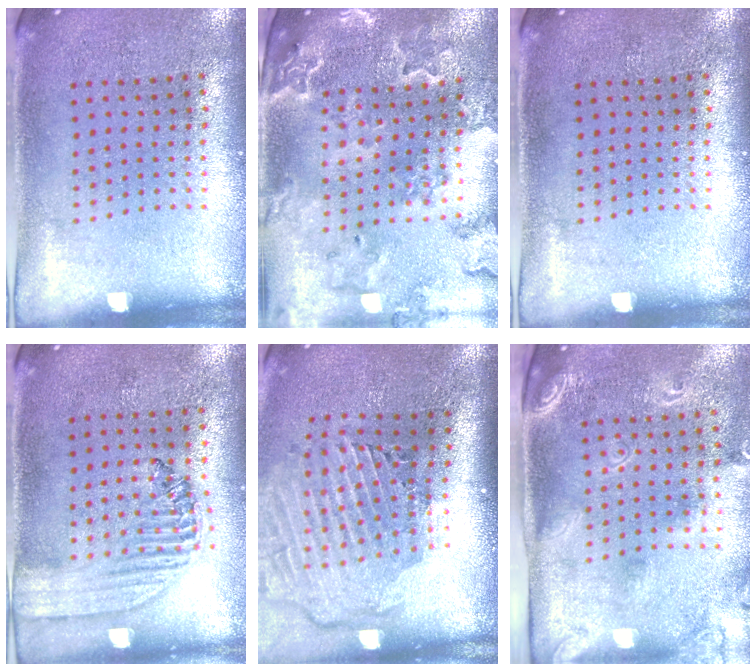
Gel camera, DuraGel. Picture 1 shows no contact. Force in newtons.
{"total": 2.0, "press": 2.0, "slide": 0.2}
{"total": 0.0}
{"total": 1.6, "press": 1.4, "slide": 0.7}
{"total": 3.0, "press": 2.2, "slide": 2.0}
{"total": 2.4, "press": 1.7, "slide": 1.7}